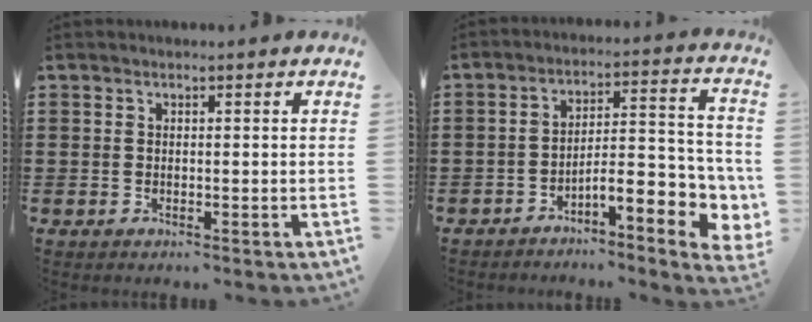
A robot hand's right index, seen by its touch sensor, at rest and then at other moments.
{"total": 7.0, "force": [-3.8, 1.9, 5.6], "torque": [-0.087, -0.019, -0.070]}